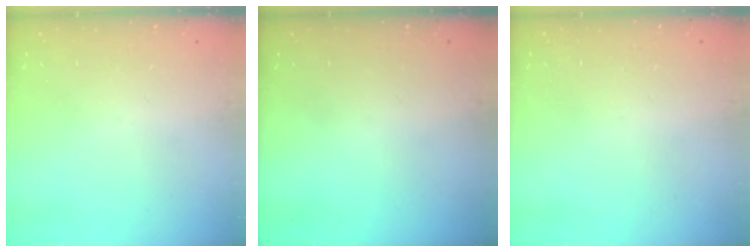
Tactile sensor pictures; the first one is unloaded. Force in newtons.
{"total": 0.0}
{"total": 2.6, "press": 2.6, "slide": 0.2}